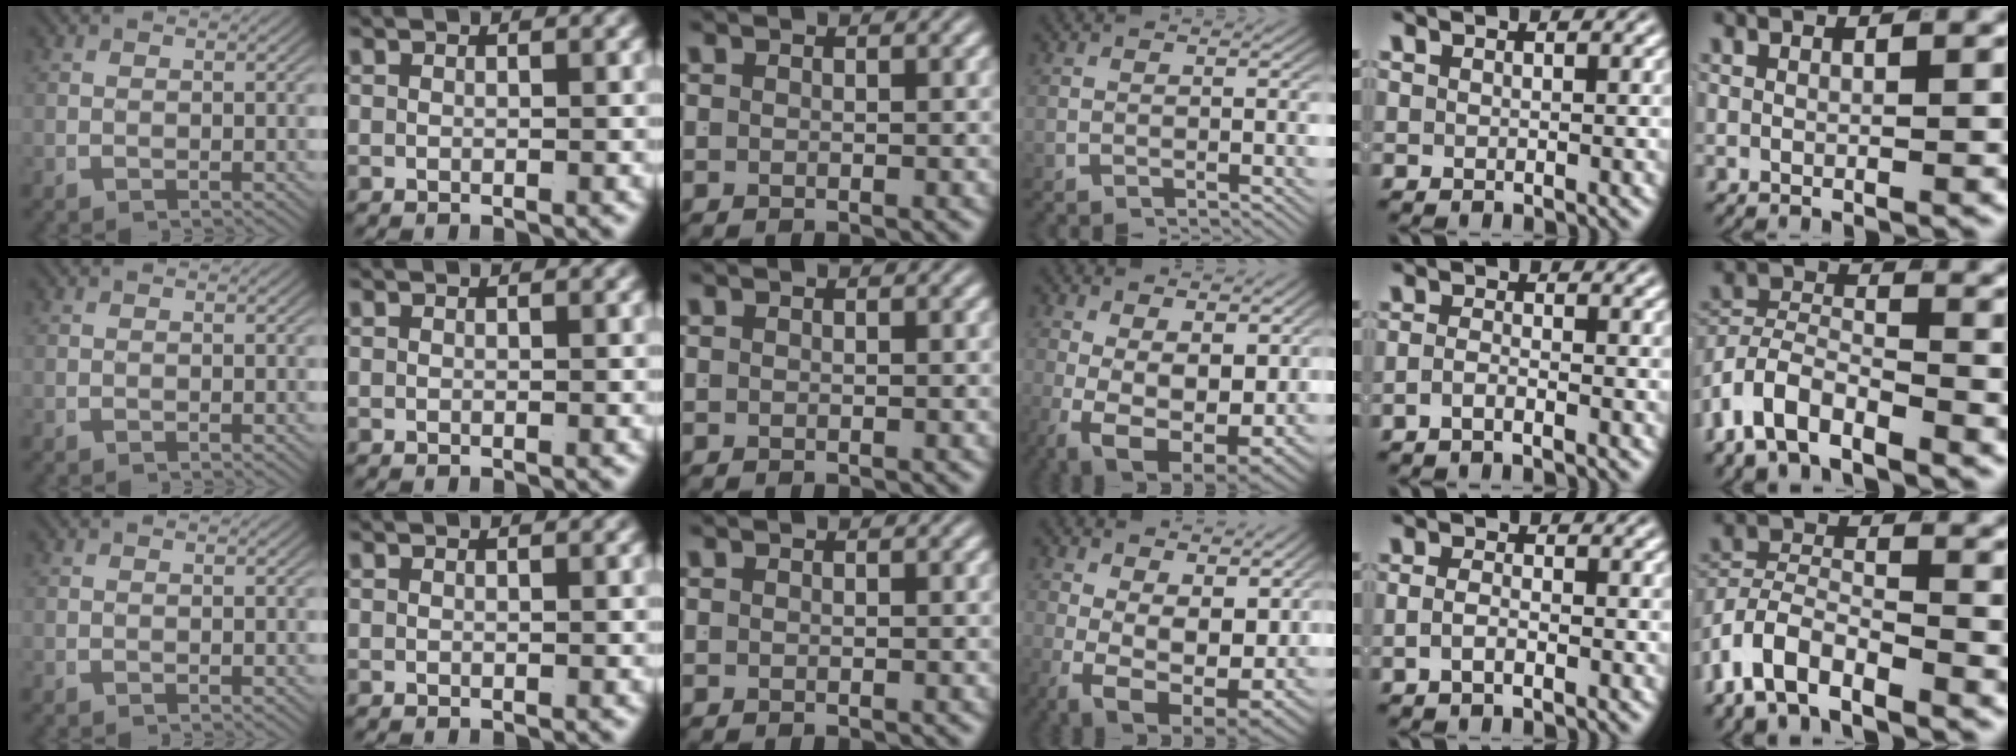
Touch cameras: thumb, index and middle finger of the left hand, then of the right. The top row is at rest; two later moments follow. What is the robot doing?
{"motion": "lift_and_place", "object": "shorts"}